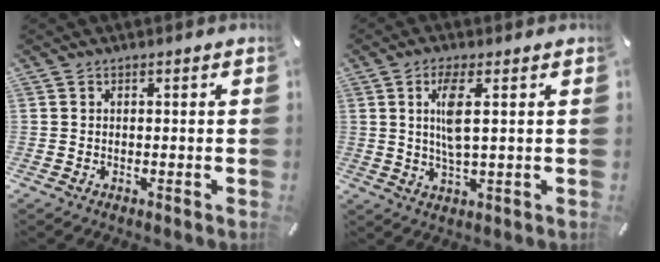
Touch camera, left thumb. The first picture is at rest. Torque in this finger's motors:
{"motor_torque": [0.17, 0.17, 0.36, 0.16, 0.07]}